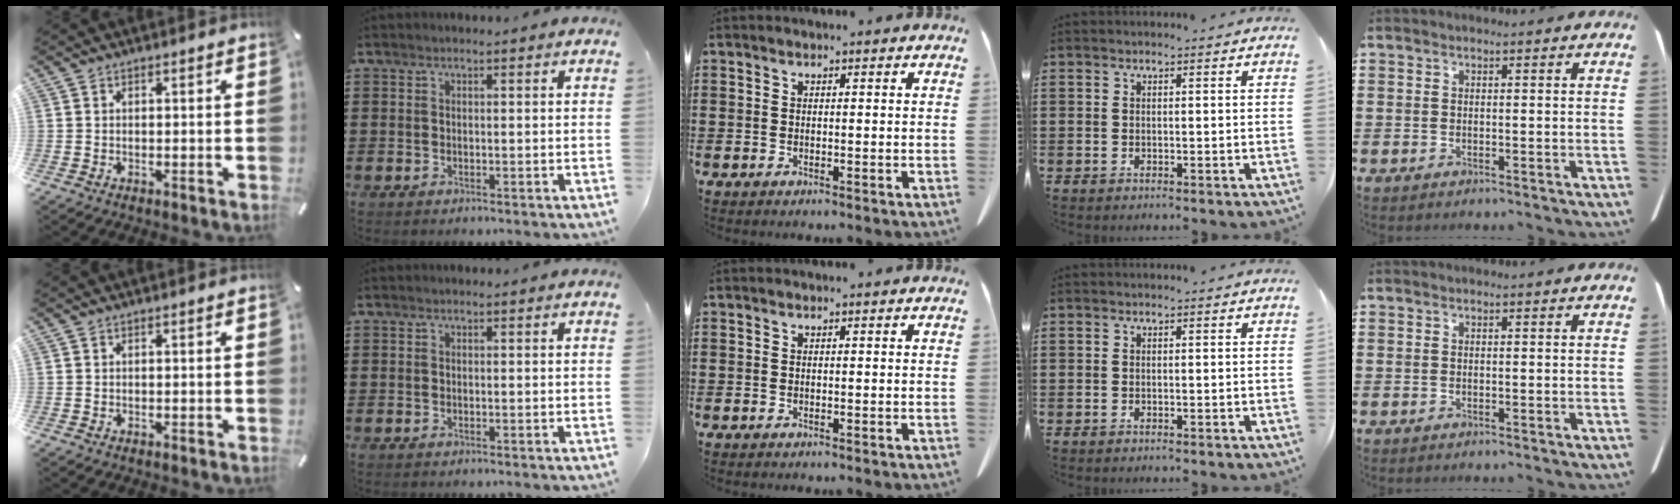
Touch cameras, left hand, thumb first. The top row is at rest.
{}